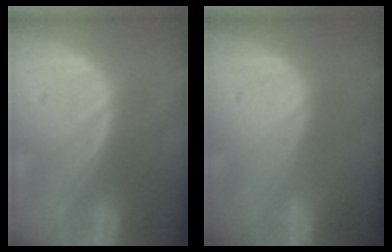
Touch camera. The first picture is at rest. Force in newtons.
{"total": 0.0}